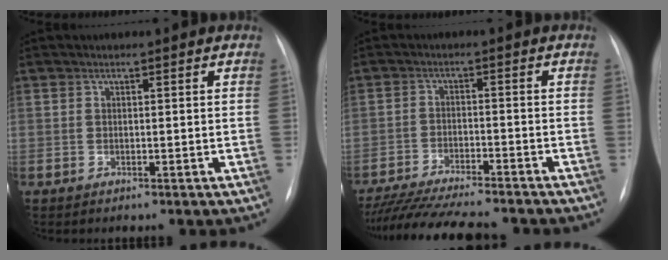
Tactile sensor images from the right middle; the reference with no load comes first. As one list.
[{"total": 16.0, "force": [-14.2, 1.6, 7.1], "torque": [-0.125, -0.025, -0.215]}]